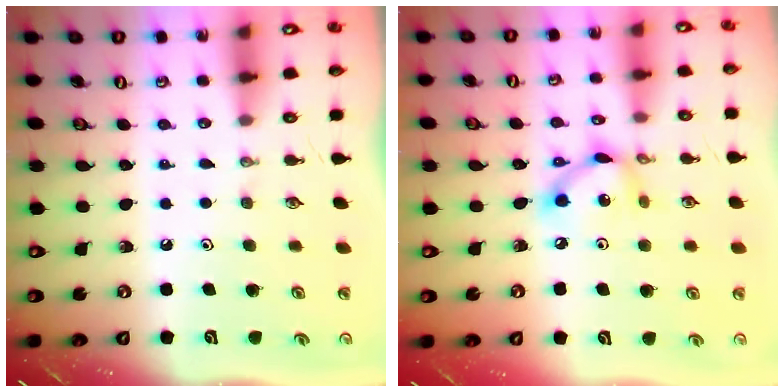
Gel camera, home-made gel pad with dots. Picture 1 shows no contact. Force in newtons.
{"total": 9.1, "press": 9.0, "slide": 0.6}